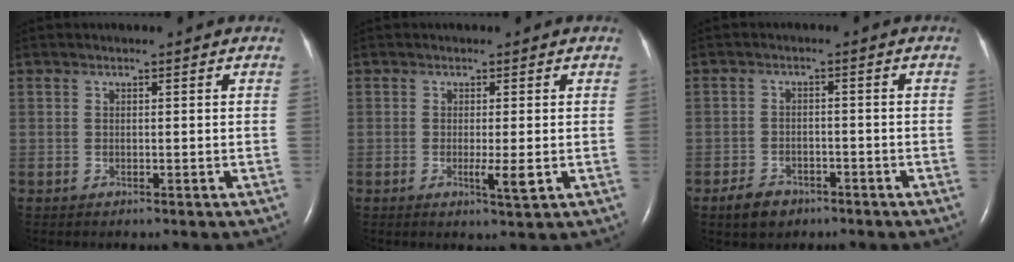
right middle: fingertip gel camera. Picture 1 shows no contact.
{"total": 2.6, "force": [-0.5, 0.0, 2.5], "torque": [-0.042, -0.006, -0.007]}
{"total": 4.1, "force": [-2.8, 2.4, 1.6], "torque": [-0.037, 0.001, -0.041]}